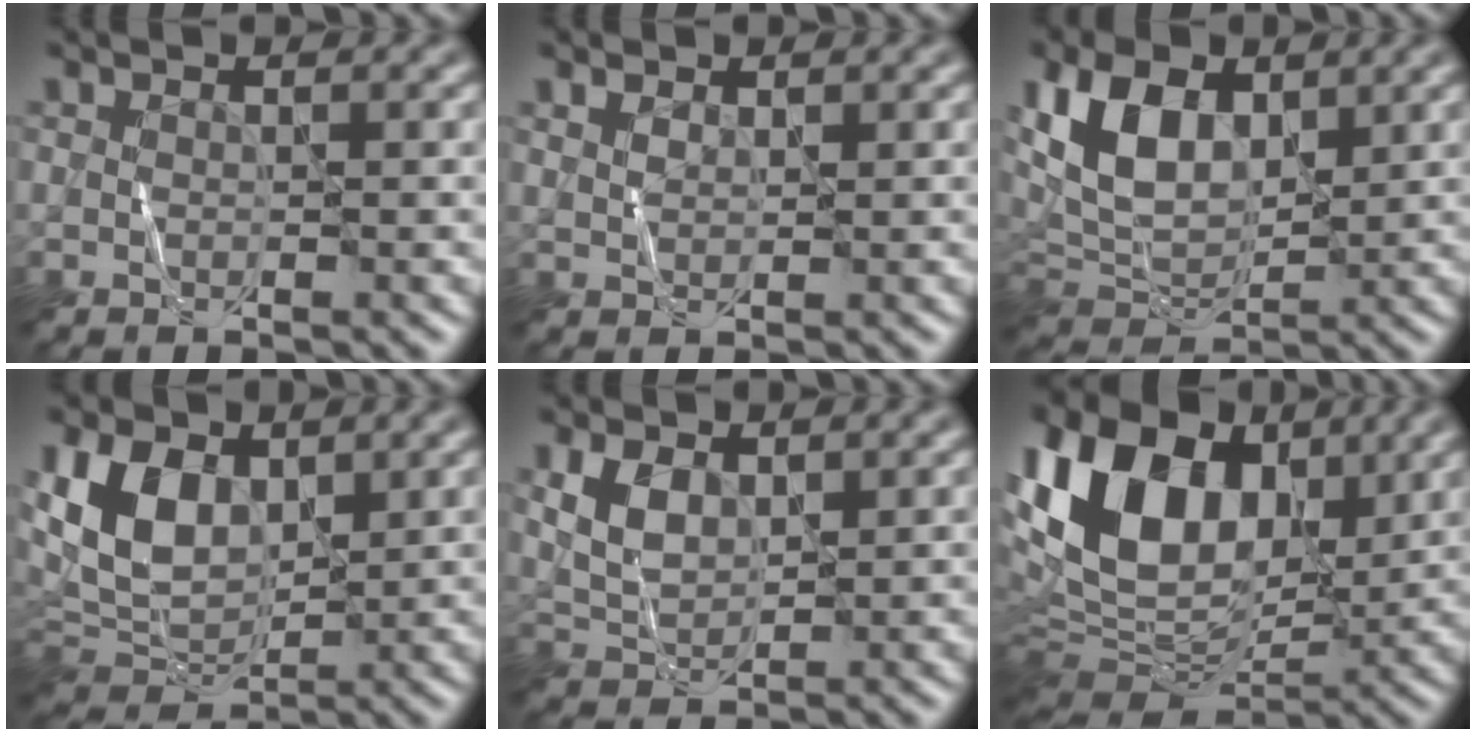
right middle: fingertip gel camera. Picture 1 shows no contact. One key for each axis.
{"total": 0.9, "fx": 0.8, "fy": 0.5, "fz": 0.3, "tx": -0.011, "ty": 0.000, "tz": 0.019}
{"total": 7.1, "fx": 2.5, "fy": 4.3, "fz": 5.0, "tx": -0.108, "ty": 0.001, "tz": 0.046}
{"total": 7.0, "fx": 2.1, "fy": 4.7, "fz": 4.7, "tx": -0.105, "ty": -0.004, "tz": 0.037}
{"total": 3.0, "fx": 1.0, "fy": 1.9, "fz": 2.0, "tx": -0.048, "ty": 0.002, "tz": 0.025}
{"total": 15.4, "fx": 4.9, "fy": 10.2, "fz": 10.5, "tx": -0.220, "ty": 0.033, "tz": 0.082}